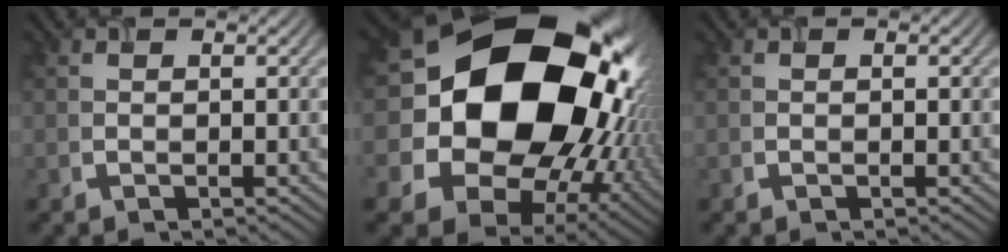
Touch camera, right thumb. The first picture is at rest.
{"total": 24.2, "force": [3.9, 19.6, 13.7], "torque": [-0.309, -0.018, 0.084]}
{"total": 0.0}